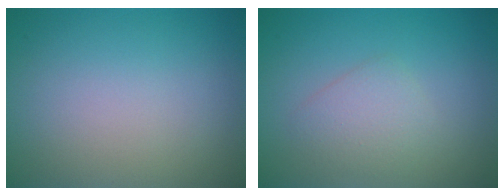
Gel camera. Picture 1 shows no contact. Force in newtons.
{"total": 2.1, "press": 2.1, "slide": 0.0}